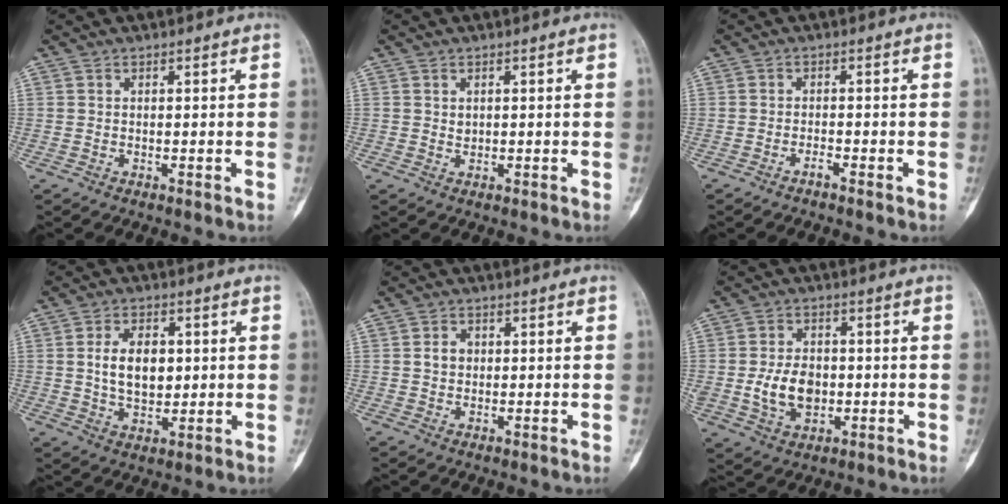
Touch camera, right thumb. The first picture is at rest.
{"total": 0.9, "force": [0.4, 0.7, 0.4], "torque": [0.001, -0.001, 0.006]}
{"total": 1.3, "force": [-1.1, 0.0, 0.7], "torque": [-0.019, 0.008, -0.022]}
{"total": 8.8, "force": [1.1, 5.6, 6.7], "torque": [-0.093, -0.005, 0.023]}
{"total": 2.6, "force": [0.3, 2.1, 1.4], "torque": [-0.013, 0.006, 0.006]}
{"total": 9.0, "force": [-0.9, 6.4, 6.2], "torque": [-0.093, 0.001, -0.009]}